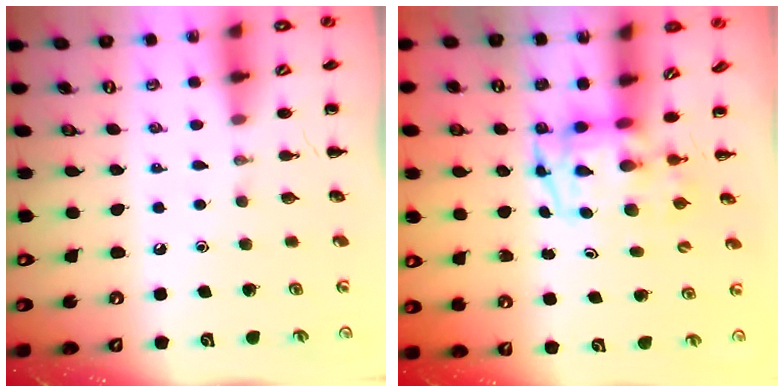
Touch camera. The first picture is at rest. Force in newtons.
{"total": 3.8, "press": 3.7, "slide": 0.6}